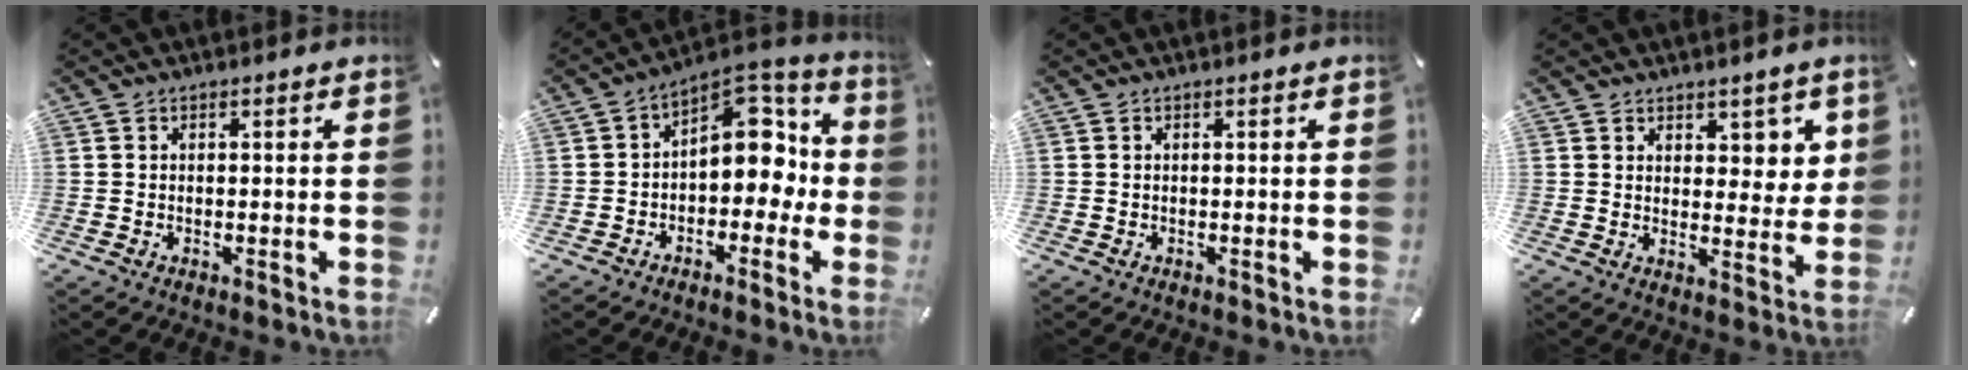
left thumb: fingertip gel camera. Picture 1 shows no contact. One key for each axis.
{"total": 11.3, "fx": 2.0, "fy": 8.3, "fz": 7.4, "tx": -0.085, "ty": -0.022, "tz": 0.036}
{"total": 0.0}
{"total": 5.7, "fx": 3.7, "fy": 3.9, "fz": 1.8, "tx": -0.003, "ty": -0.026, "tz": 0.061}